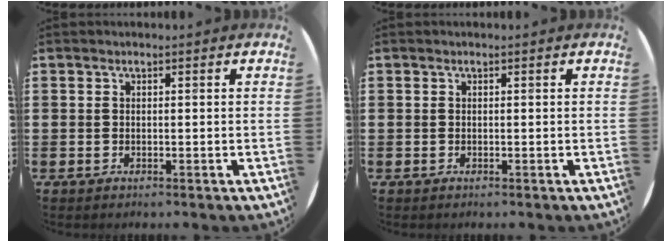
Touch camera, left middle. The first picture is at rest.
{"total": 0.0}